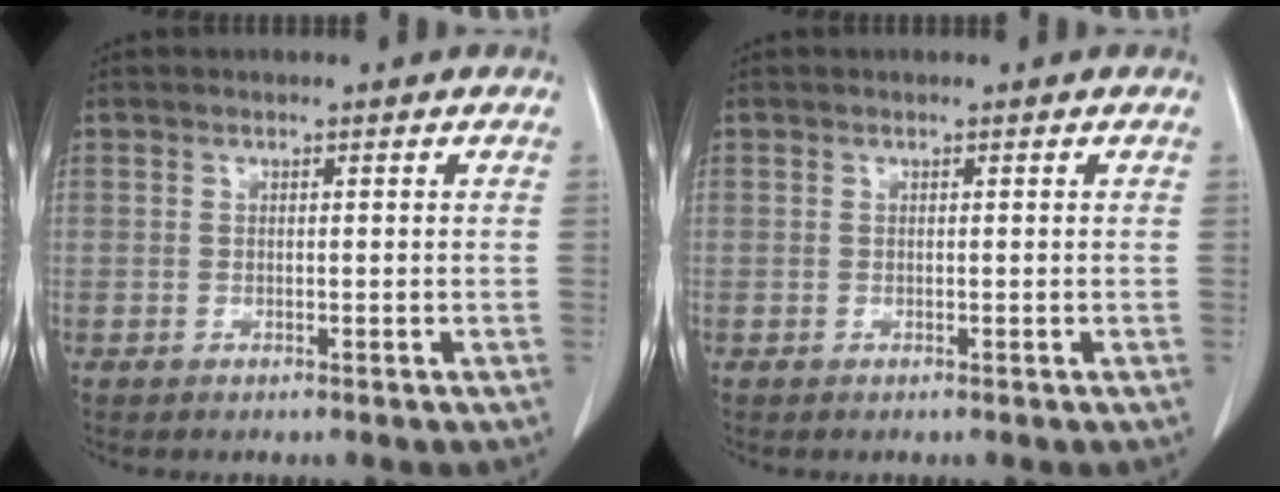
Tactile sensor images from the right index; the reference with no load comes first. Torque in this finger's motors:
{"motor_torque": [0.00, 0.00, 0.00, 0.00]}